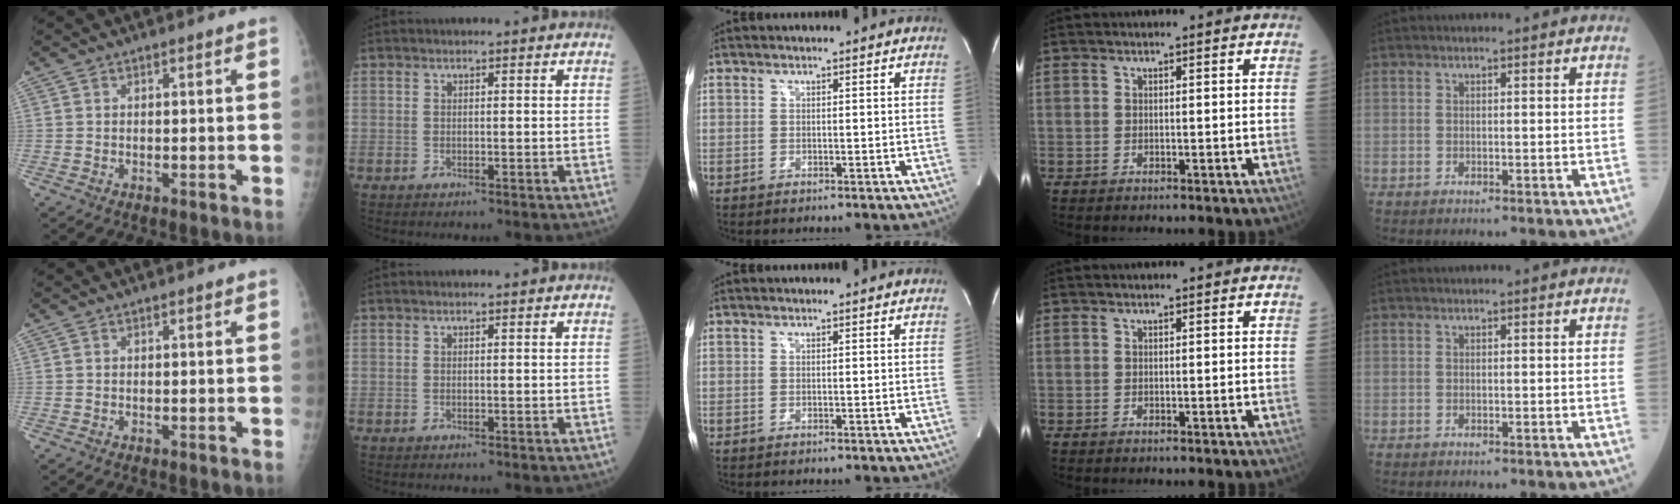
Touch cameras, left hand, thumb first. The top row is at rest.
{}